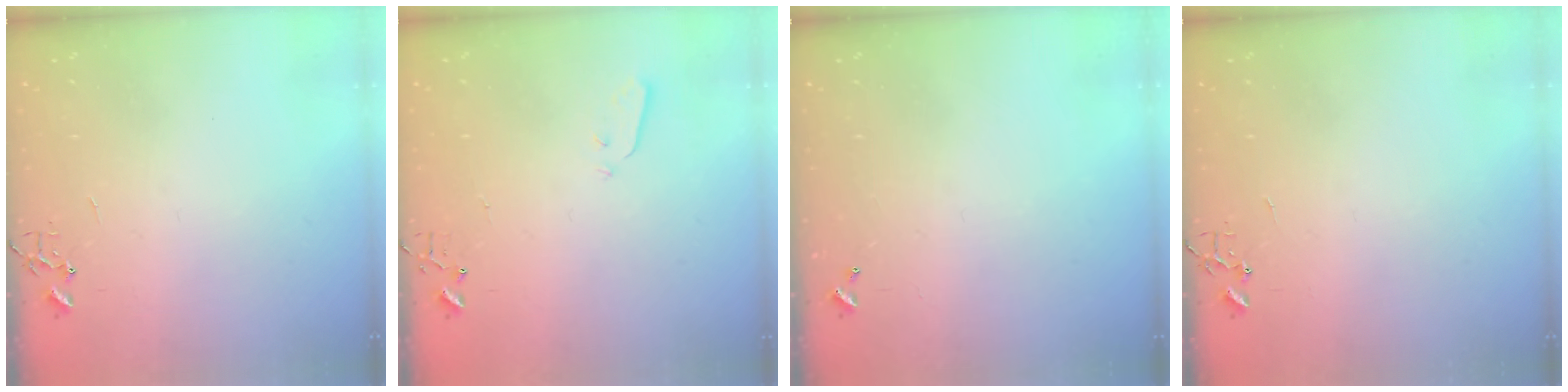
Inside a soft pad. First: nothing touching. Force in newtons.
{"total": 3.0, "press": 3.0, "slide": 0.3}
{"total": 0.0}
{"total": 0.0}